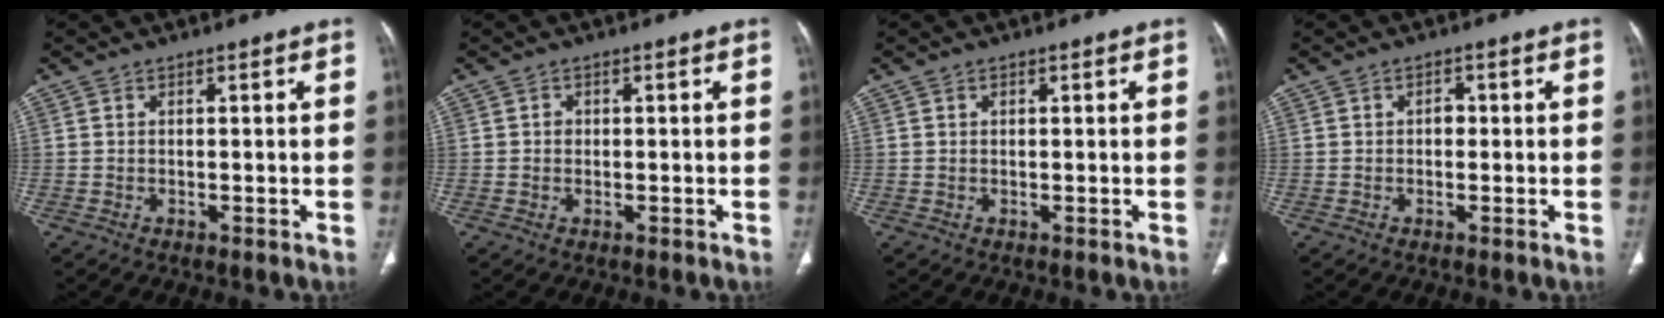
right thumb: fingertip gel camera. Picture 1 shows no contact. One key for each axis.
{"total": 1.2, "fx": 0.0, "fy": 1.0, "fz": 0.5, "tx": -0.006, "ty": 0.002, "tz": 0.000}
{"total": 0.6, "fx": 0.2, "fy": 0.4, "fz": 0.3, "tx": -0.002, "ty": 0.000, "tz": 0.005}
{"total": 1.6, "fx": 0.0, "fy": 1.2, "fz": 1.0, "tx": -0.008, "ty": 0.005, "tz": -0.004}